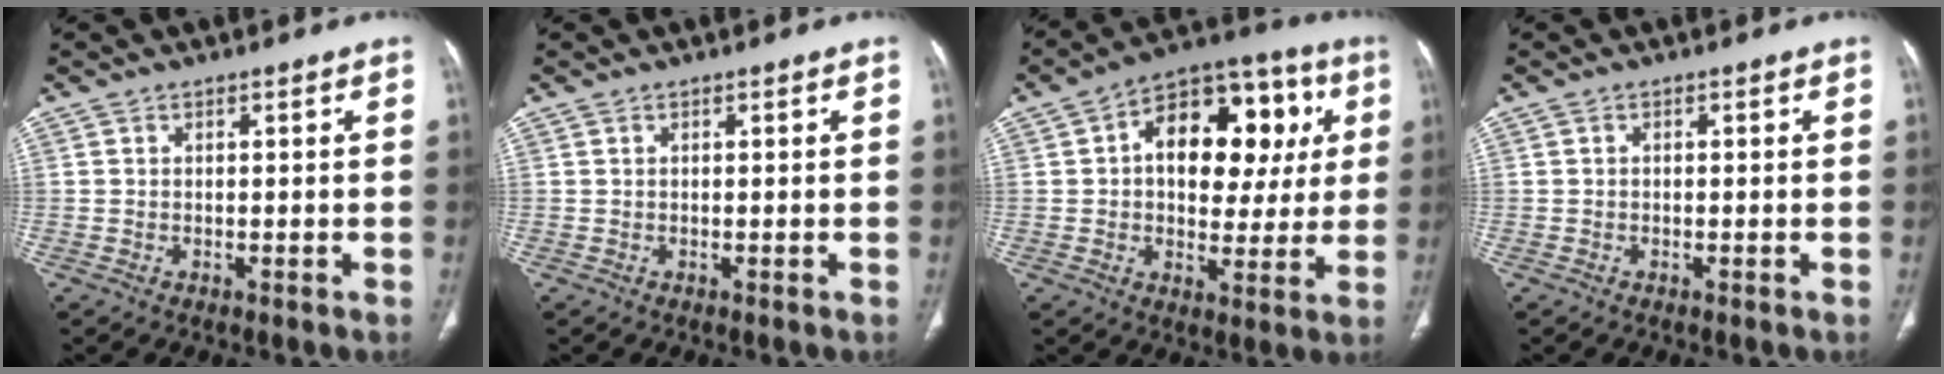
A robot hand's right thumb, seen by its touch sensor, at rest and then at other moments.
{"total": 0.0}
{"total": 19.6, "force": [4.0, 12.3, 14.8], "torque": [-0.152, 0.024, 0.054]}
{"total": 0.0}